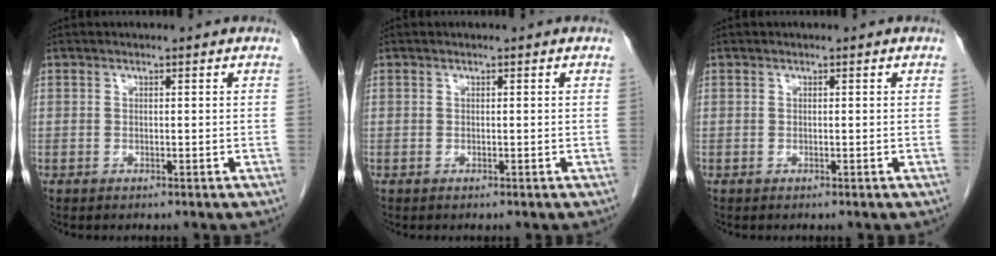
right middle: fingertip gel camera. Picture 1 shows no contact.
{"total": 0.0}
{"total": 0.0}